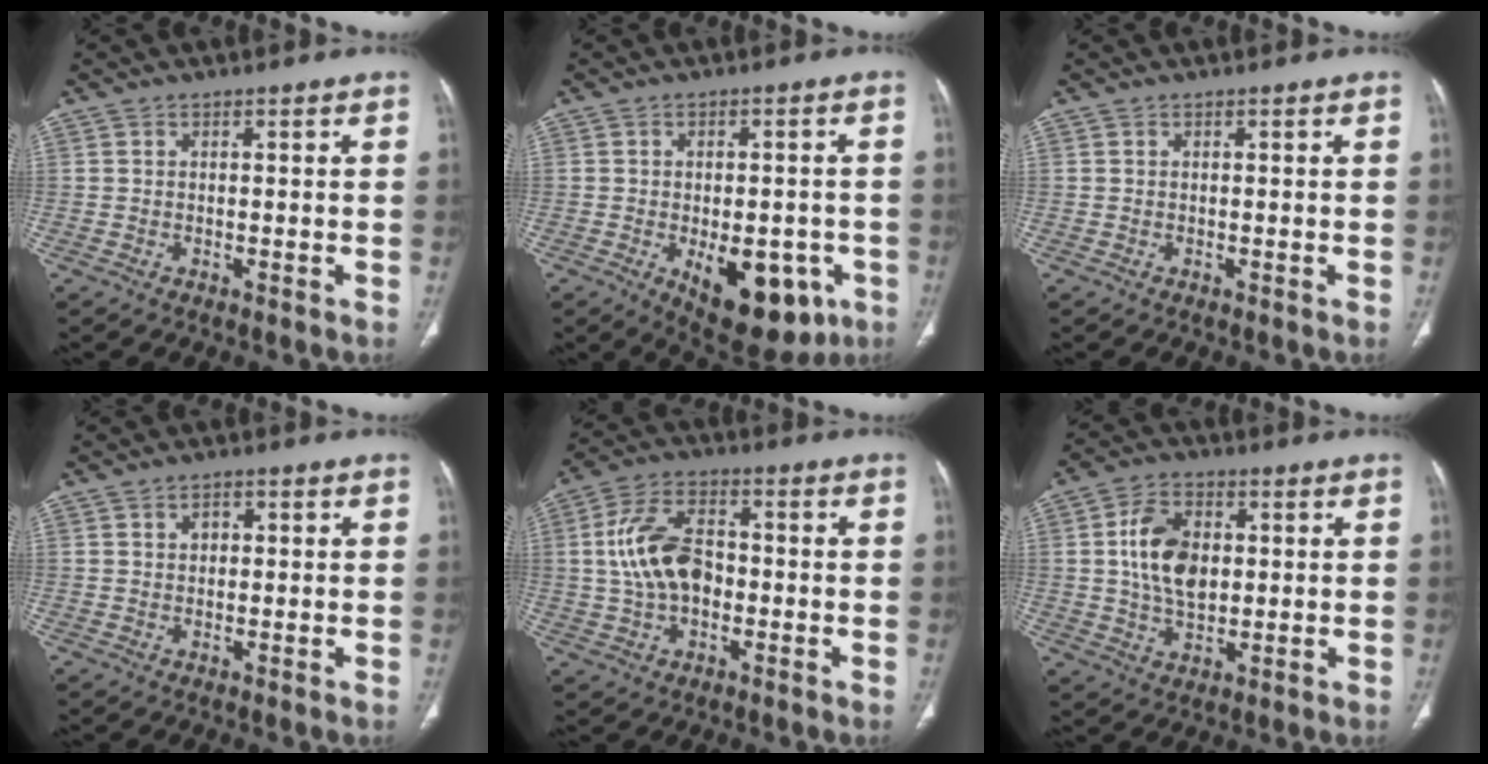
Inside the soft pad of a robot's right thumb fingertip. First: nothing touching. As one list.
[{"total": 15.1, "force": [-5.6, 8.0, 11.5], "torque": [-0.136, 0.006, -0.059]}, {"total": 0.0}, {"total": 2.3, "force": [0.7, 1.7, 1.4], "torque": [-0.014, 0.001, 0.010]}, {"total": 12.0, "force": [-0.3, 7.6, 9.3], "torque": [-0.170, 0.024, -0.010]}, {"total": 10.8, "force": [1.4, 7.0, 8.1], "torque": [-0.132, -0.002, 0.027]}]